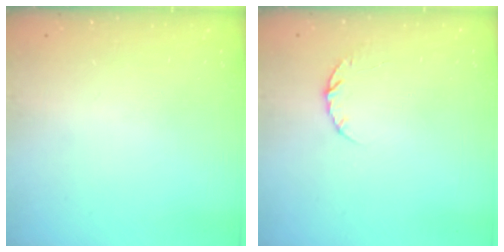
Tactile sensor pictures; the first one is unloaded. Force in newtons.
{"total": 4.4, "press": 4.4, "slide": 0.6}